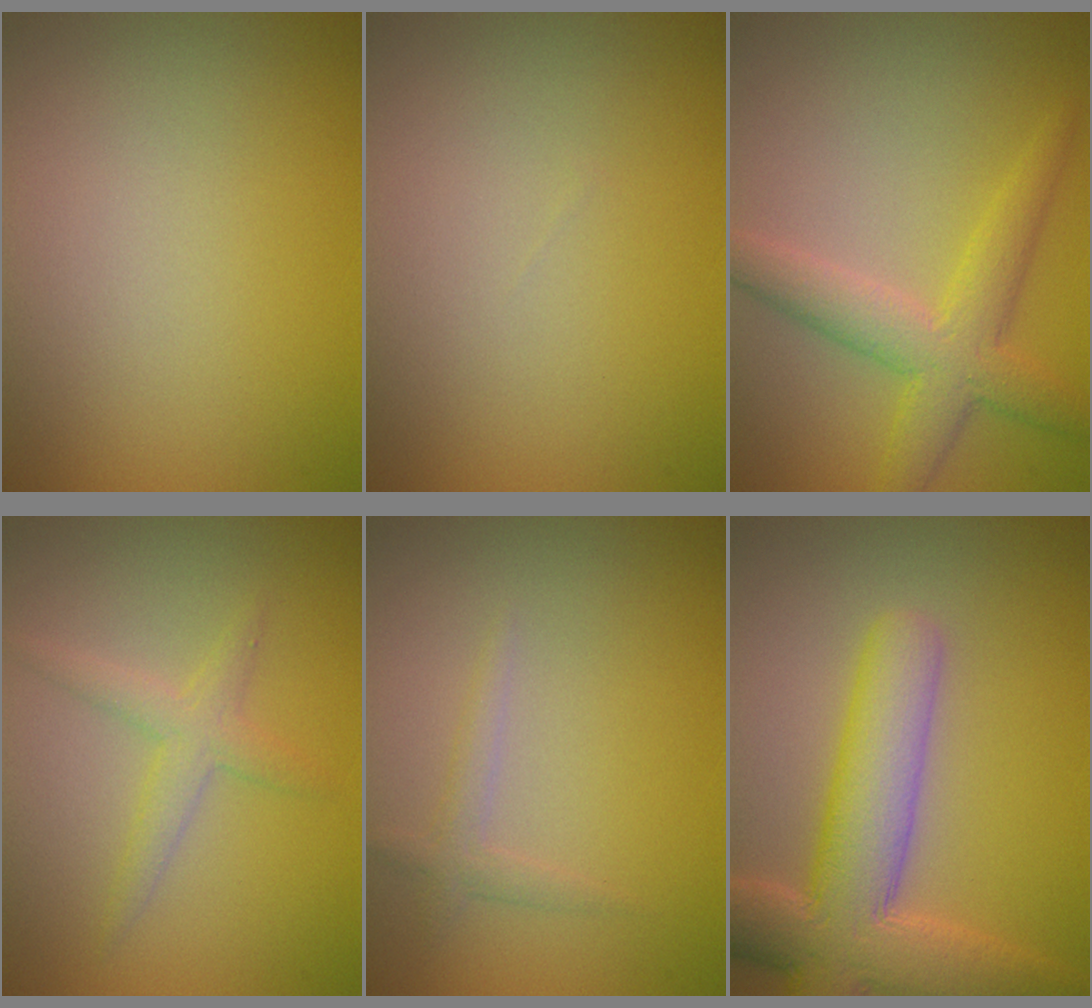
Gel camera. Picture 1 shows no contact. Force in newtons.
{"total": 0.0}
{"total": 4.6, "press": 4.6, "slide": 0.1}
{"total": 2.2, "press": 2.2, "slide": 0.1}
{"total": 1.3, "press": 1.3, "slide": 0.0}
{"total": 8.6, "press": 8.6, "slide": 0.7}